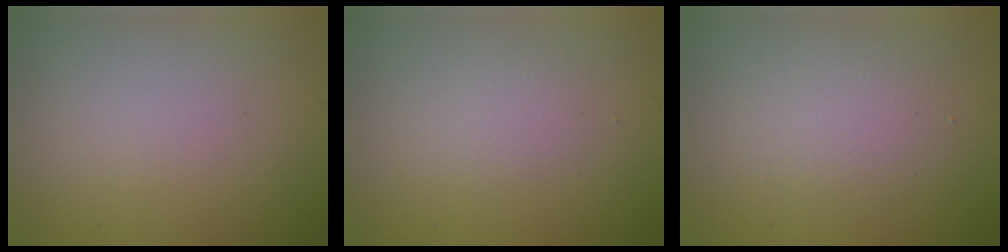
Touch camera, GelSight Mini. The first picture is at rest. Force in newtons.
{"total": 1.3, "press": 1.3, "slide": 0.1}
{"total": 2.5, "press": 2.5, "slide": 0.1}